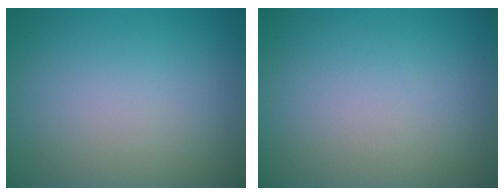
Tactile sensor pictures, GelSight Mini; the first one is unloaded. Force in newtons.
{"total": 0.0}